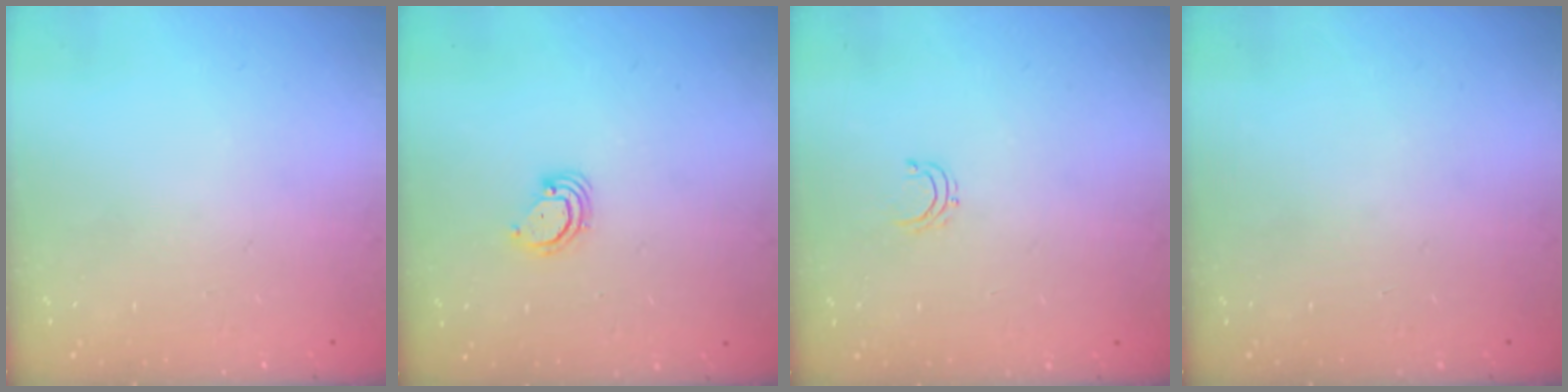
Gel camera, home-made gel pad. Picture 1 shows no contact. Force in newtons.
{"total": 2.9, "press": 2.9, "slide": 0.2}
{"total": 3.1, "press": 3.1, "slide": 0.2}
{"total": 0.0}